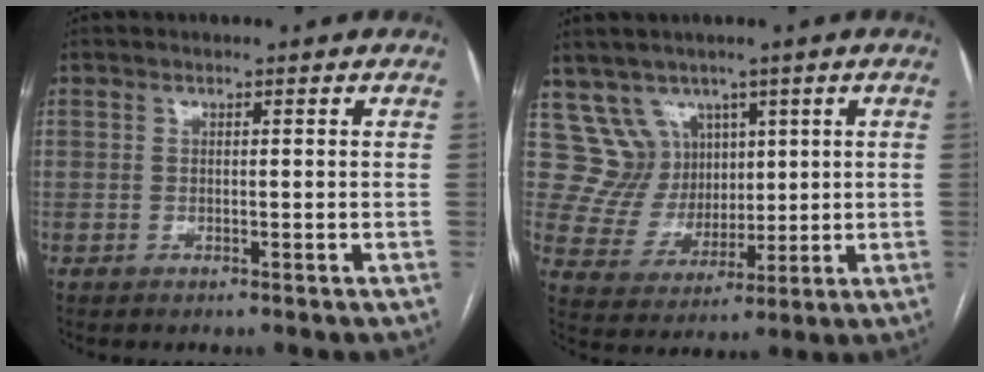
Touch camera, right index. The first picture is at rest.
{"total": 8.4, "force": [5.1, 6.7, 0.3], "torque": [-0.013, 0.033, 0.109]}